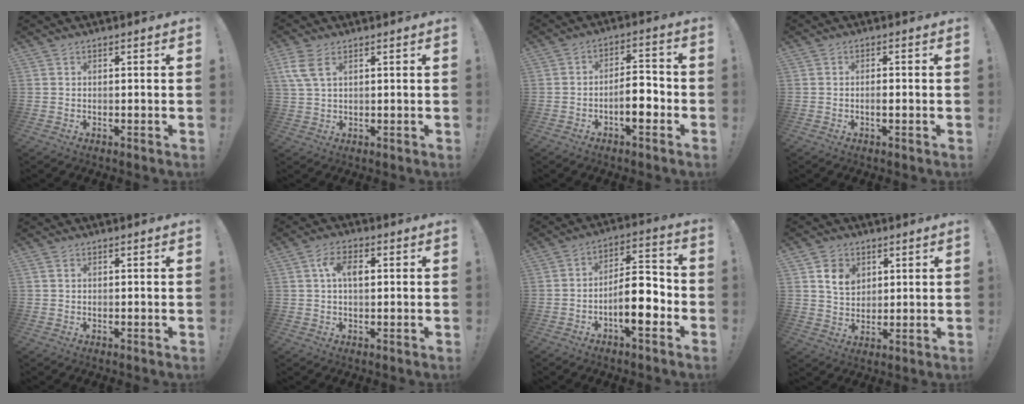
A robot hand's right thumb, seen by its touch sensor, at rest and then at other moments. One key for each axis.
{"total": 6.7, "fx": 3.1, "fy": 3.6, "fz": 4.8, "tx": -0.102, "ty": -0.005, "tz": 0.058}
{"total": 9.1, "fx": -3.3, "fy": 3.4, "fz": 7.7, "tx": -0.115, "ty": 0.014, "tz": -0.059}
{"total": 2.0, "fx": -0.8, "fy": 0.5, "fz": 1.7, "tx": -0.025, "ty": 0.000, "tz": -0.015}
{"total": 0.7, "fx": 0.3, "fy": 0.4, "fz": 0.4, "tx": -0.003, "ty": 0.000, "tz": 0.005}
{"total": 5.8, "fx": 1.4, "fy": 3.0, "fz": 4.8, "tx": -0.087, "ty": 0.010, "tz": 0.023}
{"total": 13.5, "fx": -4.9, "fy": 4.9, "fz": 11.6, "tx": -0.181, "ty": 0.021, "tz": -0.081}
{"total": 8.0, "fx": 3.6, "fy": 6.3, "fz": 3.4, "tx": -0.049, "ty": -0.013, "tz": 0.069}